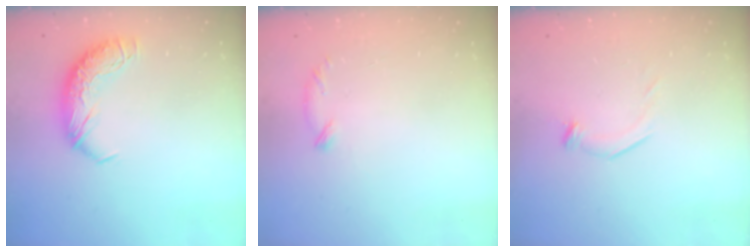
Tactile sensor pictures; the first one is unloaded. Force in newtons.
{"total": 6.4, "press": 6.4, "slide": 1.0}
{"total": 5.5, "press": 5.4, "slide": 1.0}